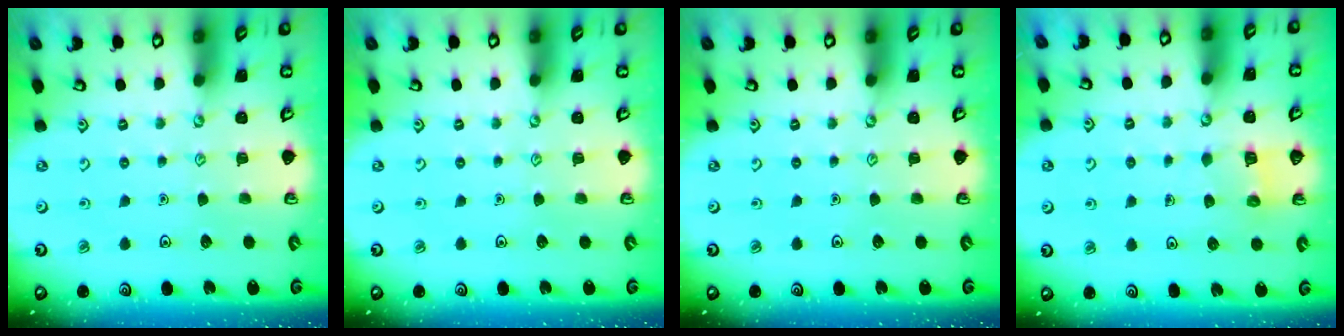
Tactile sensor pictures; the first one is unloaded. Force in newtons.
{"total": 0.0}
{"total": 0.0}
{"total": 3.8, "press": 3.8, "slide": 0.4}